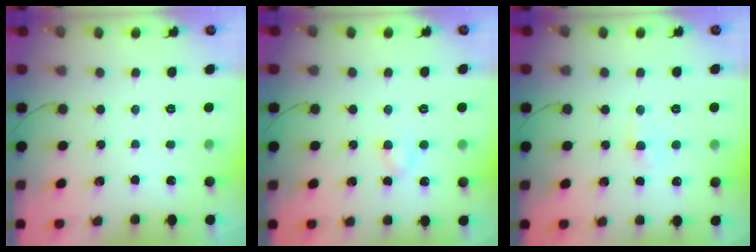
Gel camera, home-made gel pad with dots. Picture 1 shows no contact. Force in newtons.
{"total": 3.1, "press": 2.9, "slide": 1.1}
{"total": 2.4, "press": 2.2, "slide": 0.9}